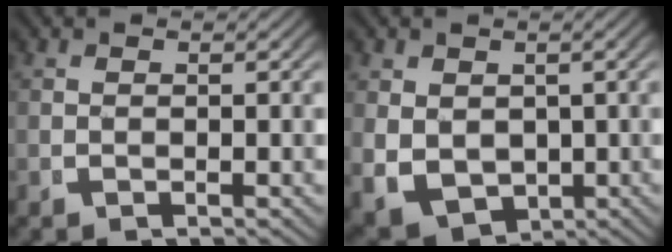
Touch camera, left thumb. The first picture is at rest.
{"total": 7.3, "force": [-2.1, 5.9, 3.7], "torque": [-0.097, -0.050, -0.006]}